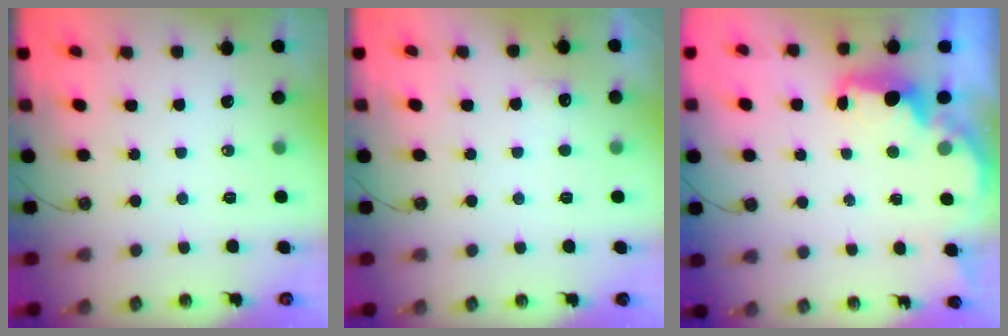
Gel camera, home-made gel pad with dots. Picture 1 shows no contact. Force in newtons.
{"total": 5.3, "press": 5.1, "slide": 1.2}
{"total": 2.4, "press": 2.3, "slide": 0.9}